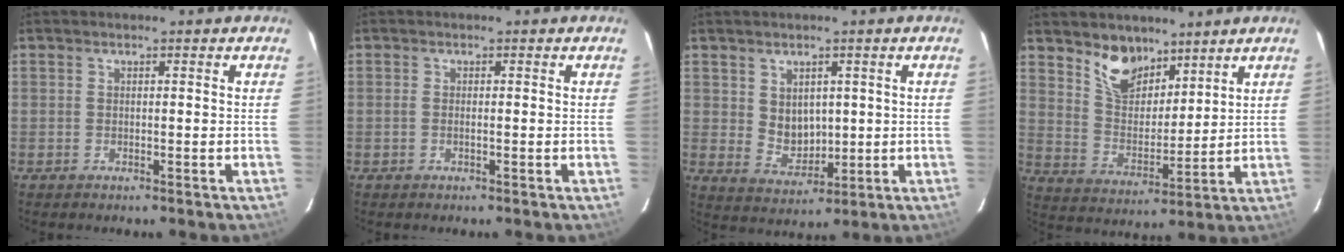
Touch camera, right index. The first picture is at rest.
{"total": 0.7, "force": [-0.1, 0.2, 0.7], "torque": [-0.016, 0.001, -0.004]}
{"total": 5.7, "force": [1.6, 4.6, 3.0], "torque": [-0.051, -0.001, 0.044]}
{"total": 9.8, "force": [7.2, 5.0, 4.2], "torque": [-0.074, -0.003, 0.139]}